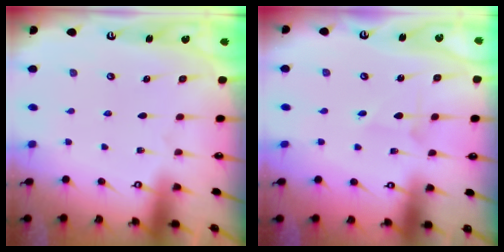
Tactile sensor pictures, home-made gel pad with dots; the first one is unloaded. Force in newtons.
{"total": 1.2, "press": 1.2, "slide": 0.1}